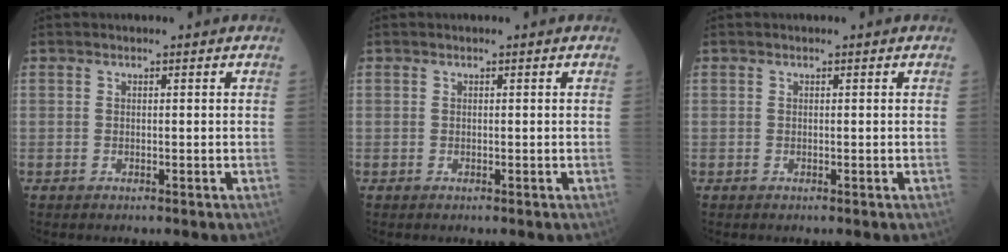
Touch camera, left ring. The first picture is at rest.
{"total": 0.0}
{"total": 0.0}